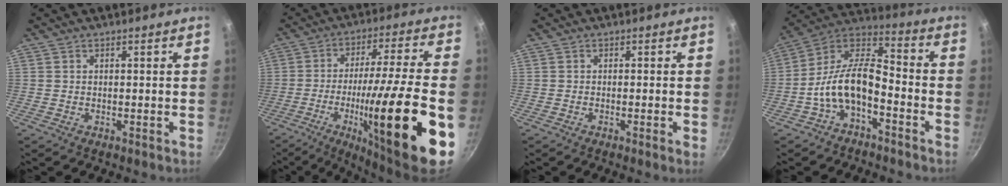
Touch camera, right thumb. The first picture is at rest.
{"total": 23.5, "force": [-7.4, 2.7, 22.2], "torque": [-0.333, 0.023, -0.114]}
{"total": 1.4, "force": [-0.5, -0.1, 1.3], "torque": [-0.025, -0.002, -0.011]}
{"total": 12.9, "force": [-4.9, 6.4, 10.0], "torque": [-0.182, 0.061, -0.107]}